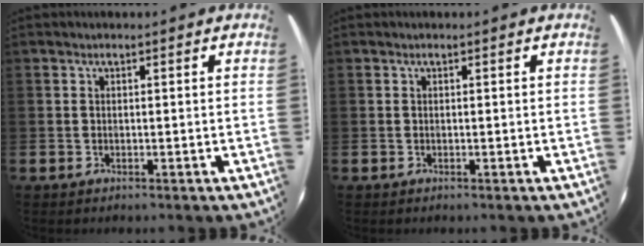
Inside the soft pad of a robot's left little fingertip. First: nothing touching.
{"total": 0.0}